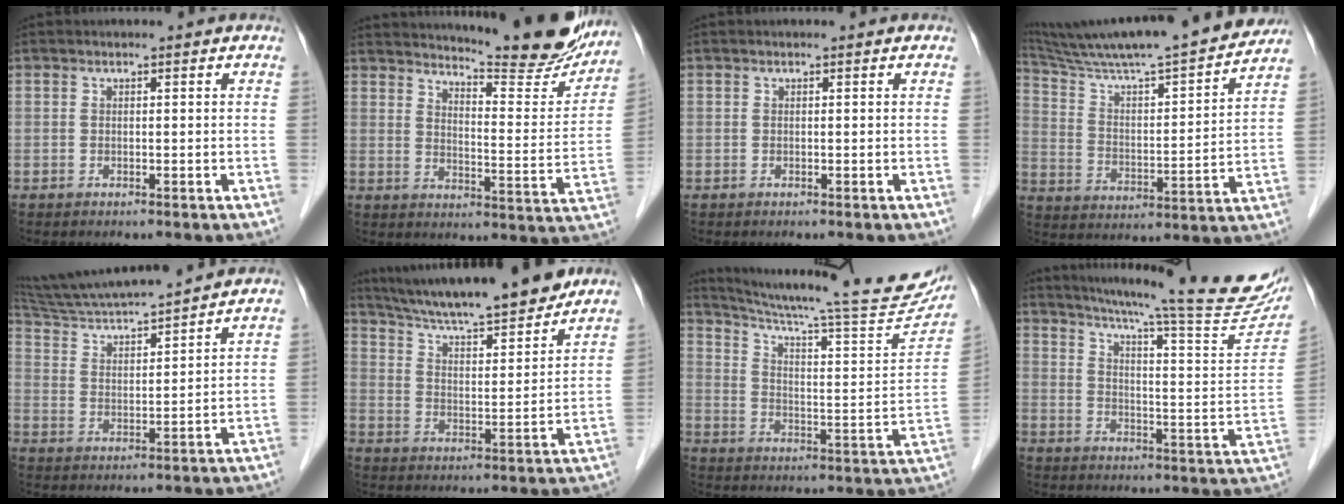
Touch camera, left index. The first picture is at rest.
{"total": 19.1, "force": [17.5, 2.0, 7.5], "torque": [-0.105, -0.066, 0.218]}
{"total": 0.0}
{"total": 23.0, "force": [20.3, 0.8, 10.8], "torque": [-0.181, -0.002, 0.308]}
{"total": 14.3, "force": [13.2, -0.3, 5.5], "torque": [-0.106, 0.012, 0.226]}
{"total": 17.9, "force": [15.9, 1.5, 8.0], "torque": [-0.133, 0.008, 0.250]}
{"total": 24.3, "force": [21.9, 1.1, 10.5], "torque": [-0.160, -0.054, 0.290]}
{"total": 24.8, "force": [21.2, 0.9, 12.9], "torque": [-0.194, -0.048, 0.269]}